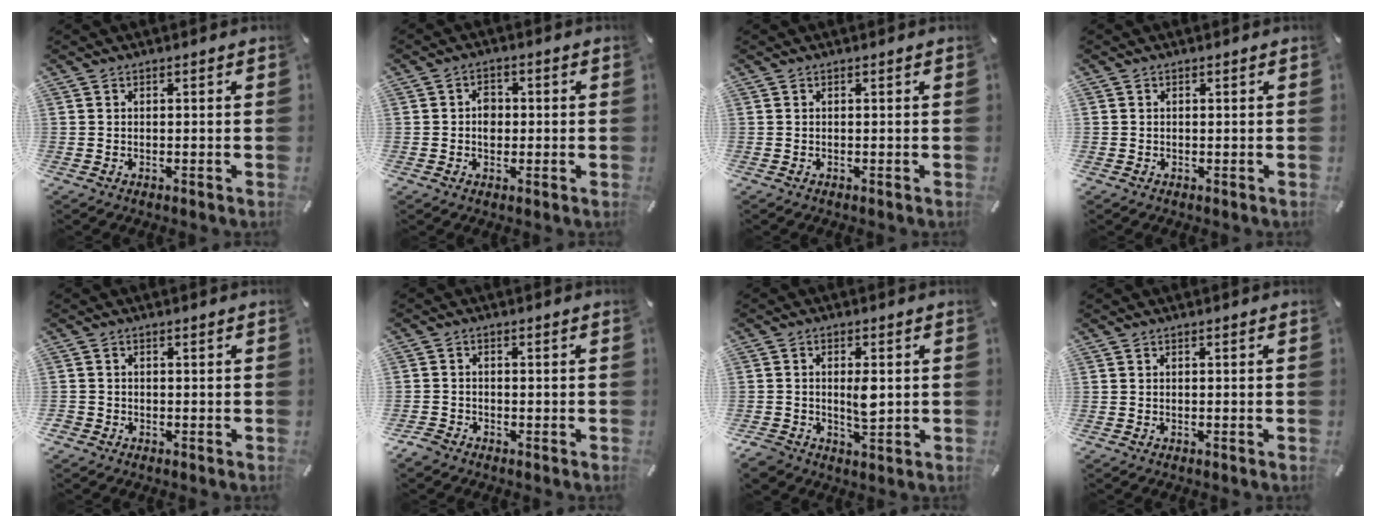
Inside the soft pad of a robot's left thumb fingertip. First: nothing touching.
{"total": 3.6, "force": [-0.2, 2.9, 2.2], "torque": [-0.025, 0.001, -0.008]}
{"total": 0.0}
{"total": 1.7, "force": [0.4, 1.6, -0.3], "torque": [0.013, 0.000, 0.003]}
{"total": 1.4, "force": [-0.6, 1.2, 0.2], "torque": [-0.001, 0.004, -0.013]}
{"total": 3.2, "force": [-1.7, 2.6, 0.5], "torque": [-0.013, 0.008, -0.035]}
{"total": 6.1, "force": [0.2, 4.1, 4.5], "torque": [-0.076, -0.001, 0.002]}
{"total": 0.0}